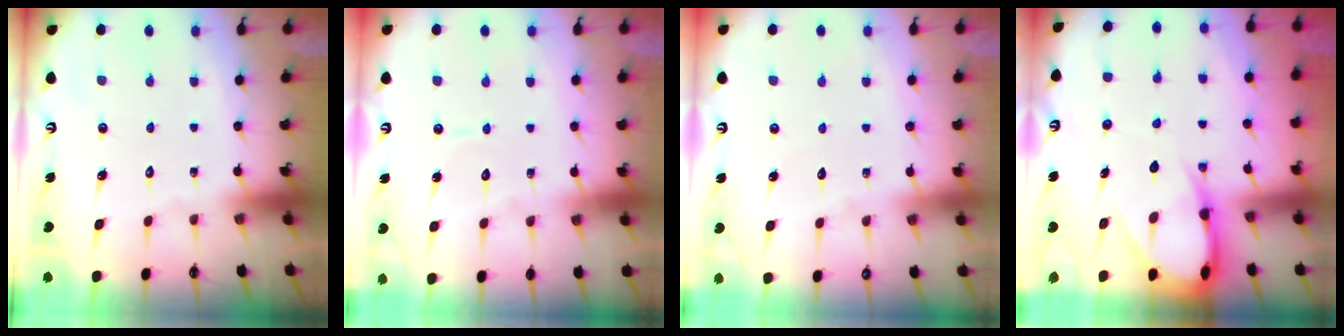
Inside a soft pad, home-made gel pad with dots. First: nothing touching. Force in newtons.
{"total": 4.3, "press": 4.3, "slide": 0.3}
{"total": 2.8, "press": 2.8, "slide": 0.4}
{"total": 9.9, "press": 9.9, "slide": 1.0}